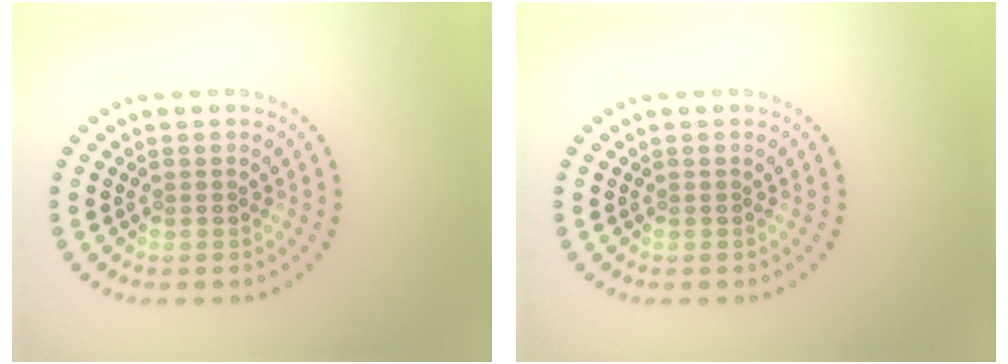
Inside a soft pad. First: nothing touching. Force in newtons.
{"total": 0.0}